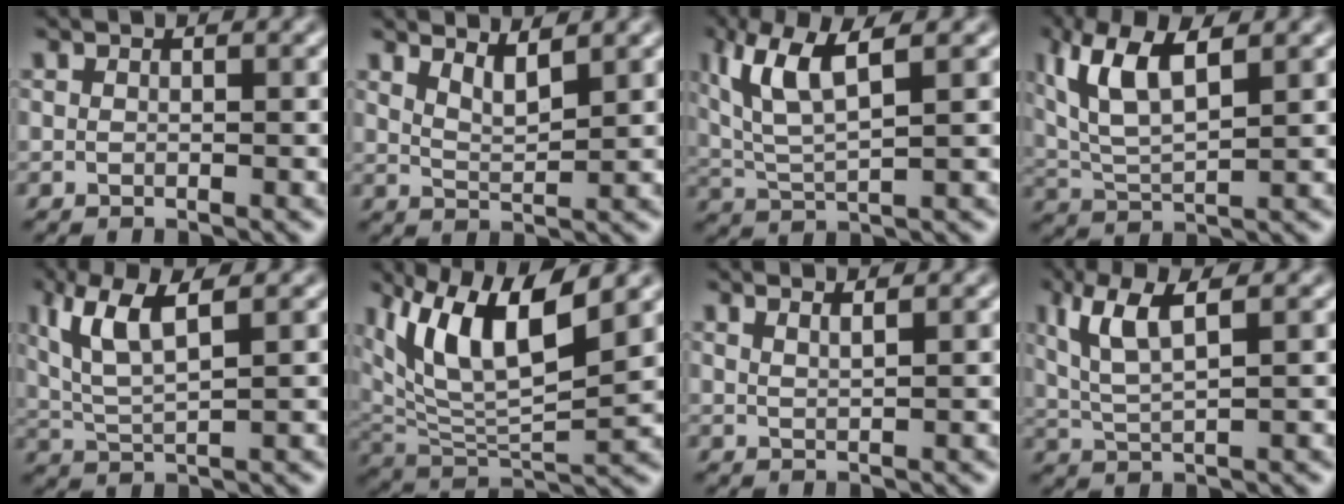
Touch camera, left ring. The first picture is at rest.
{"total": 2.3, "force": [1.5, 0.6, 1.7], "torque": [-0.038, -0.002, 0.032]}
{"total": 6.0, "force": [2.1, 2.1, 5.2], "torque": [-0.116, 0.012, 0.043]}
{"total": 7.2, "force": [2.6, 3.1, 5.9], "torque": [-0.127, 0.015, 0.048]}
{"total": 5.4, "force": [1.9, 1.9, 4.7], "torque": [-0.104, 0.010, 0.039]}
{"total": 9.6, "force": [4.4, 3.6, 7.8], "torque": [-0.153, 0.005, 0.084]}
{"total": 1.0, "force": [0.6, 0.2, 0.8], "torque": [-0.012, 0.000, 0.012]}
{"total": 4.9, "force": [1.7, 1.6, 4.2], "torque": [-0.095, 0.009, 0.036]}